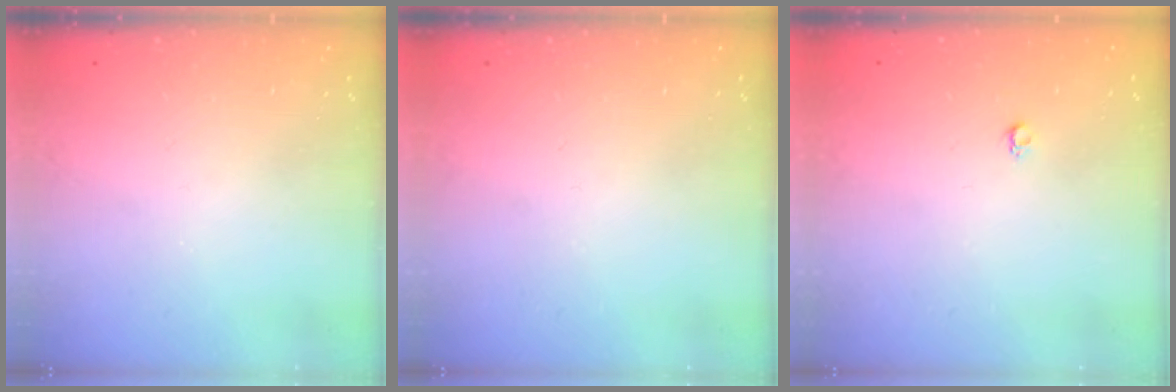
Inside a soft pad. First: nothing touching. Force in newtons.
{"total": 0.0}
{"total": 2.6, "press": 2.6, "slide": 0.4}